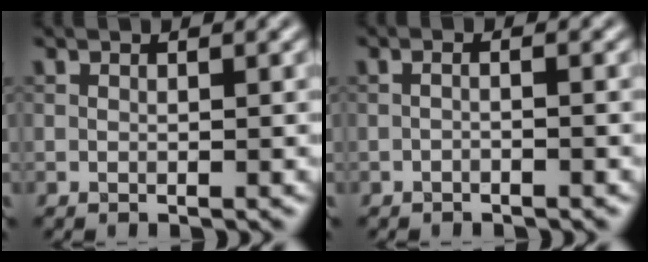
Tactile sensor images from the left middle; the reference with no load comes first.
{"total": 0.8, "force": [-0.6, 0.1, 0.6], "torque": [-0.015, 0.003, -0.014]}